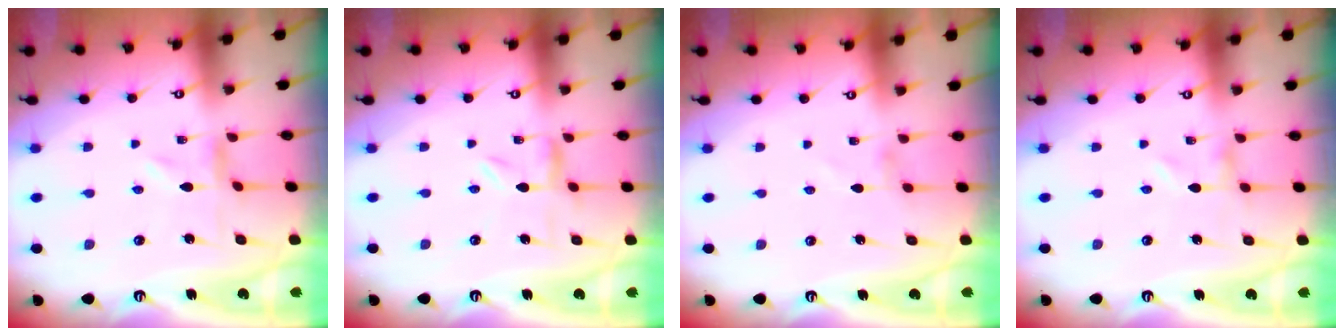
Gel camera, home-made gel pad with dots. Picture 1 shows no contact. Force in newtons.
{"total": 1.6, "press": 1.6, "slide": 0.3}
{"total": 1.1, "press": 1.1, "slide": 0.1}
{"total": 0.0}